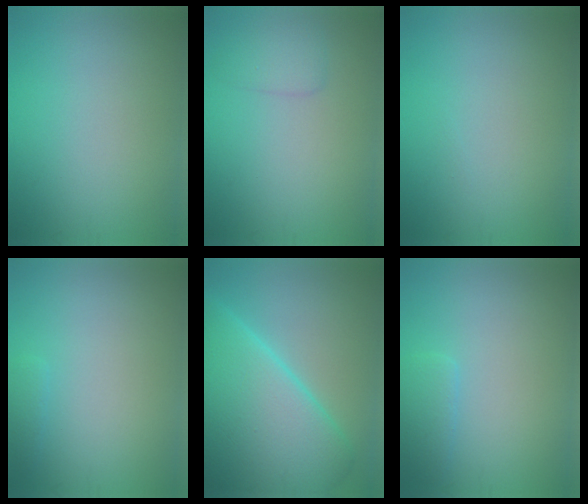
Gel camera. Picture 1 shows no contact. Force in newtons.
{"total": 1.7, "press": 1.7, "slide": 0.1}
{"total": 0.0}
{"total": 0.7, "press": 0.7, "slide": 0.0}
{"total": 13.6, "press": 13.6, "slide": 0.4}
{"total": 1.6, "press": 1.5, "slide": 0.2}